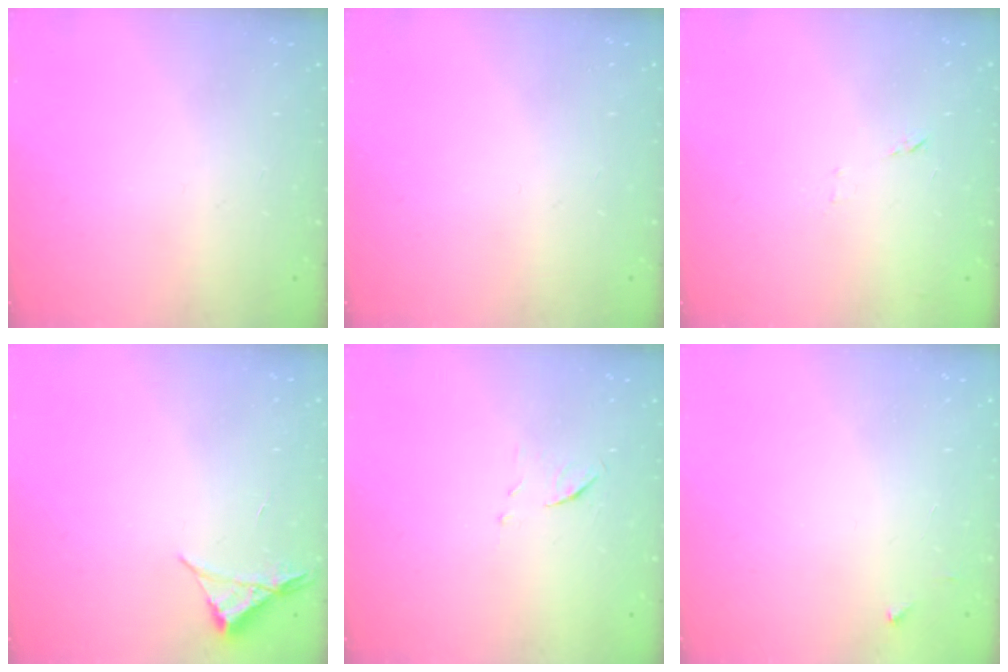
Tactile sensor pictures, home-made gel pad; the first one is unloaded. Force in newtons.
{"total": 0.0}
{"total": 6.0, "press": 6.0, "slide": 0.5}
{"total": 3.5, "press": 3.5, "slide": 0.6}
{"total": 6.3, "press": 6.3, "slide": 0.6}
{"total": 2.0, "press": 2.0, "slide": 0.2}